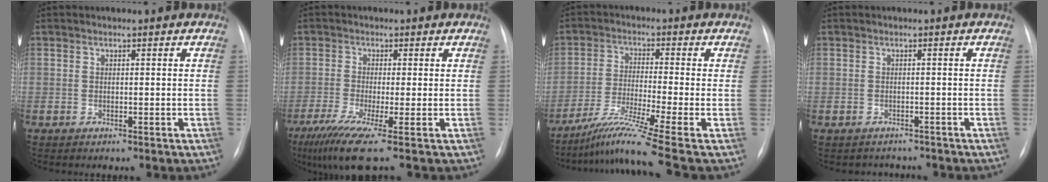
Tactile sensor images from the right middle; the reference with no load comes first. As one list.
[{"total": 8.4, "force": [-5.2, -0.3, 6.6], "torque": [-0.115, -0.027, -0.091]}, {"total": 10.4, "force": [-7.5, -2.5, 6.8], "torque": [-0.133, -0.029, -0.133]}, {"total": 2.7, "force": [-2.3, 1.3, -0.4], "torque": [0.001, 0.008, -0.033]}]